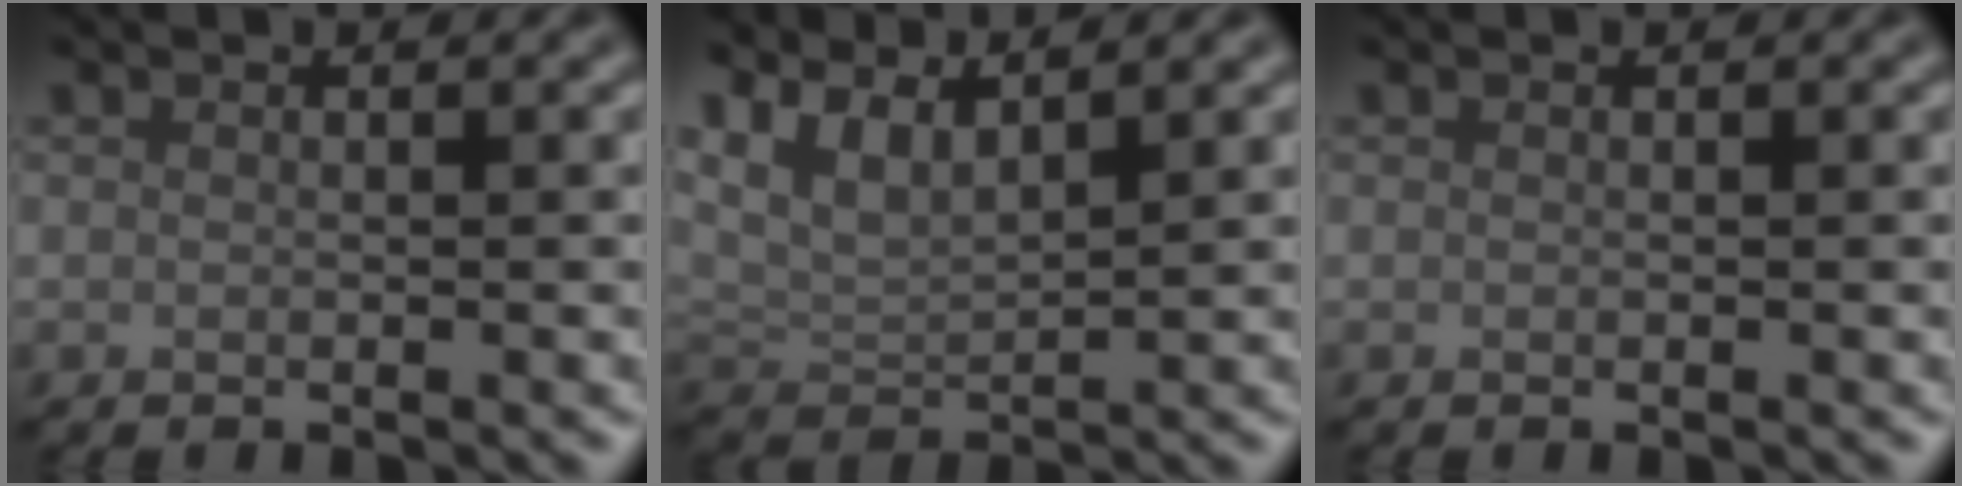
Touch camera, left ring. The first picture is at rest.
{"total": 4.7, "force": [3.1, 2.0, 2.8], "torque": [-0.063, 0.001, 0.063]}
{"total": 0.0}